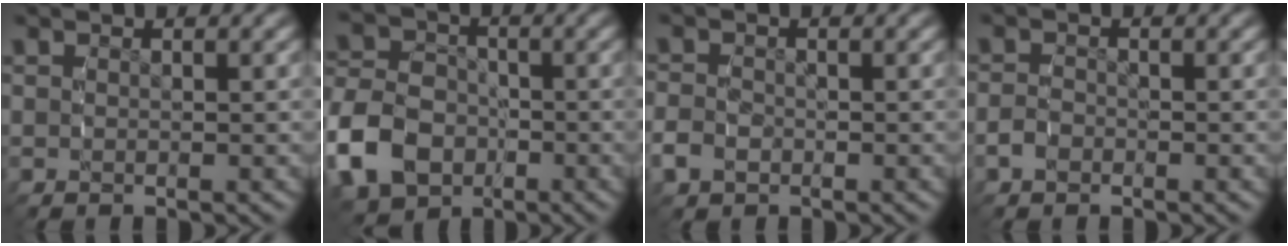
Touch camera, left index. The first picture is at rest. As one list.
[{"total": 9.0, "force": [-3.5, 7.7, 3.0], "torque": [-0.084, -0.041, -0.056]}, {"total": 2.7, "force": [-1.4, 2.2, 0.7], "torque": [-0.034, -0.012, -0.023]}, {"total": 1.5, "force": [-1.2, 0.9, 0.1], "torque": [-0.010, -0.001, -0.025]}]